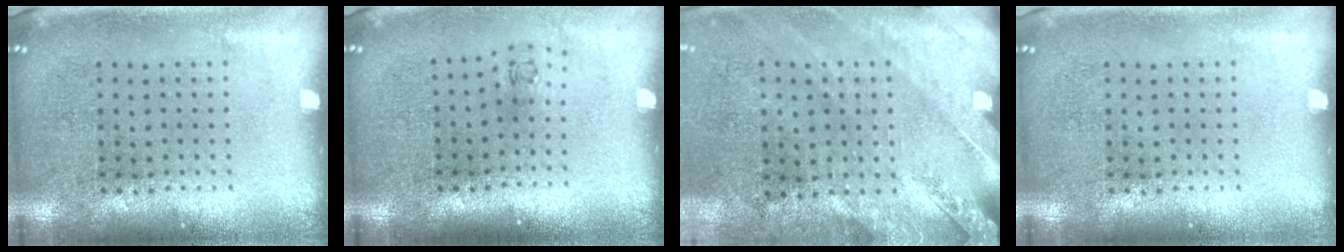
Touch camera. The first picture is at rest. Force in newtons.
{"total": 0.6, "press": 0.3, "slide": 0.5}
{"total": 2.5, "press": 2.0, "slide": 1.5}
{"total": 0.0}